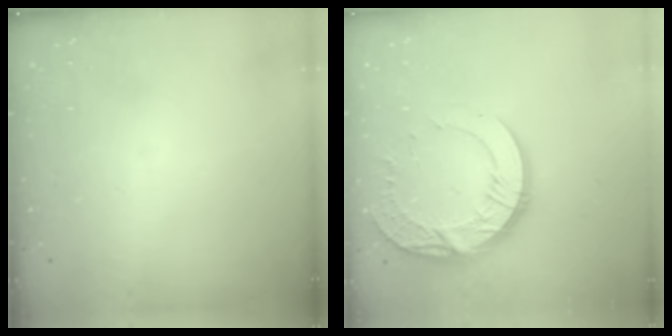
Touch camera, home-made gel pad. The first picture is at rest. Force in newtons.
{"total": 17.8, "press": 17.7, "slide": 1.5}